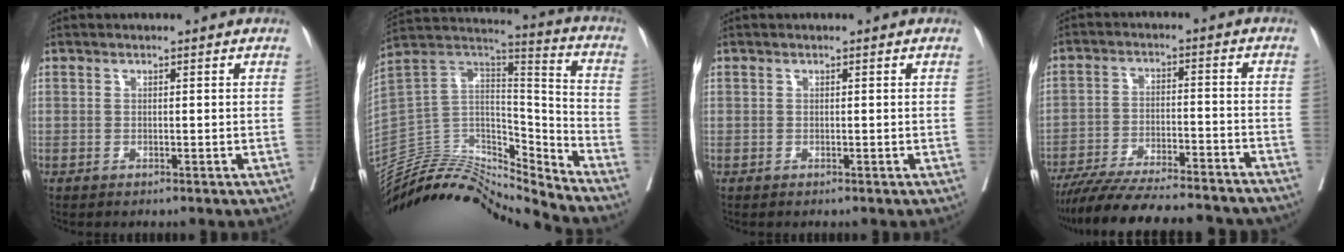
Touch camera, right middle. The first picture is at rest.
{"total": 21.6, "force": [-20.8, 3.1, 4.7], "torque": [-0.085, 0.051, -0.354]}
{"total": 0.0}
{"total": 21.9, "force": [-19.7, 2.8, 9.3], "torque": [-0.137, -0.019, -0.282]}